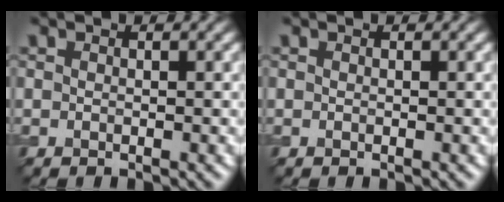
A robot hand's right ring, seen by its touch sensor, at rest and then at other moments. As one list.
[{"total": 0.0}]